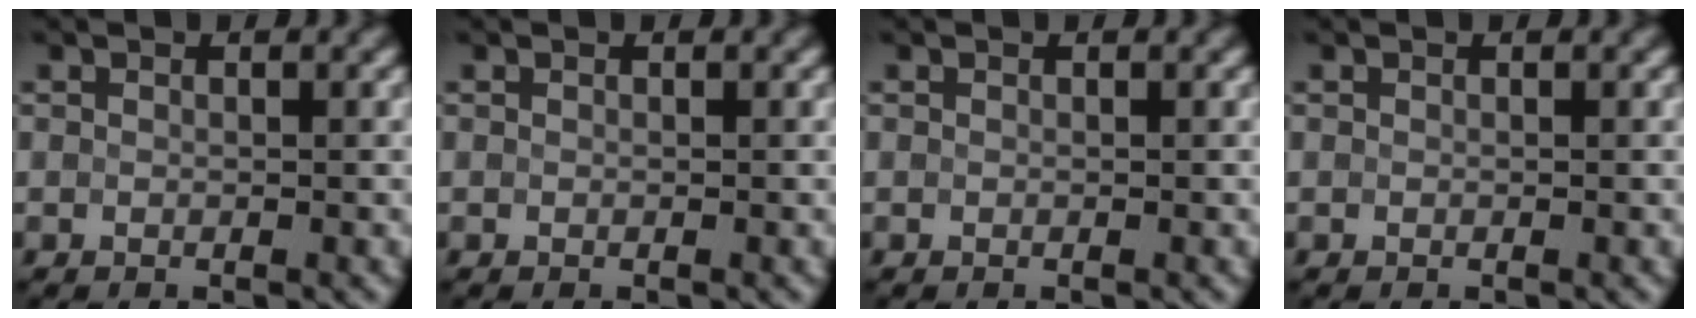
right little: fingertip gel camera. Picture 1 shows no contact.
{"total": 0.0}
{"total": 0.0}
{"total": 0.0}